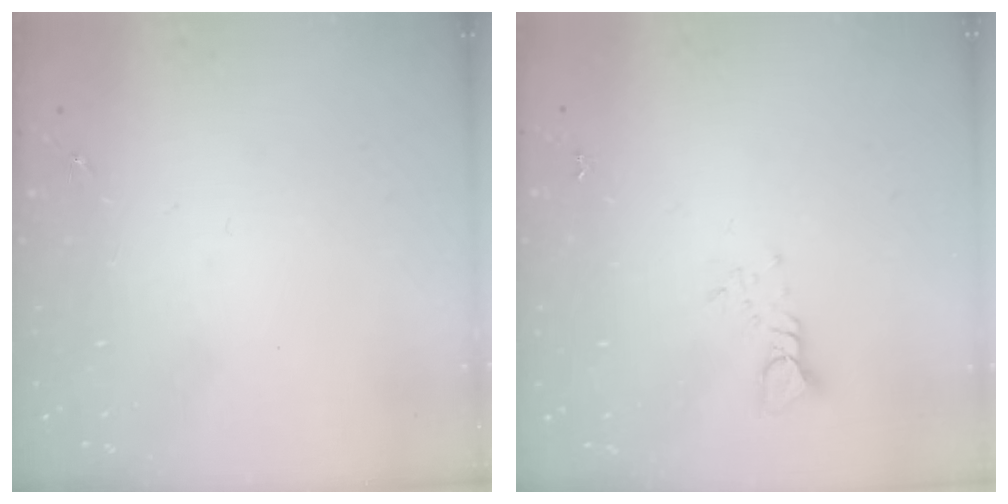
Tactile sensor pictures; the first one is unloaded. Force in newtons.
{"total": 3.8, "press": 3.8, "slide": 0.3}